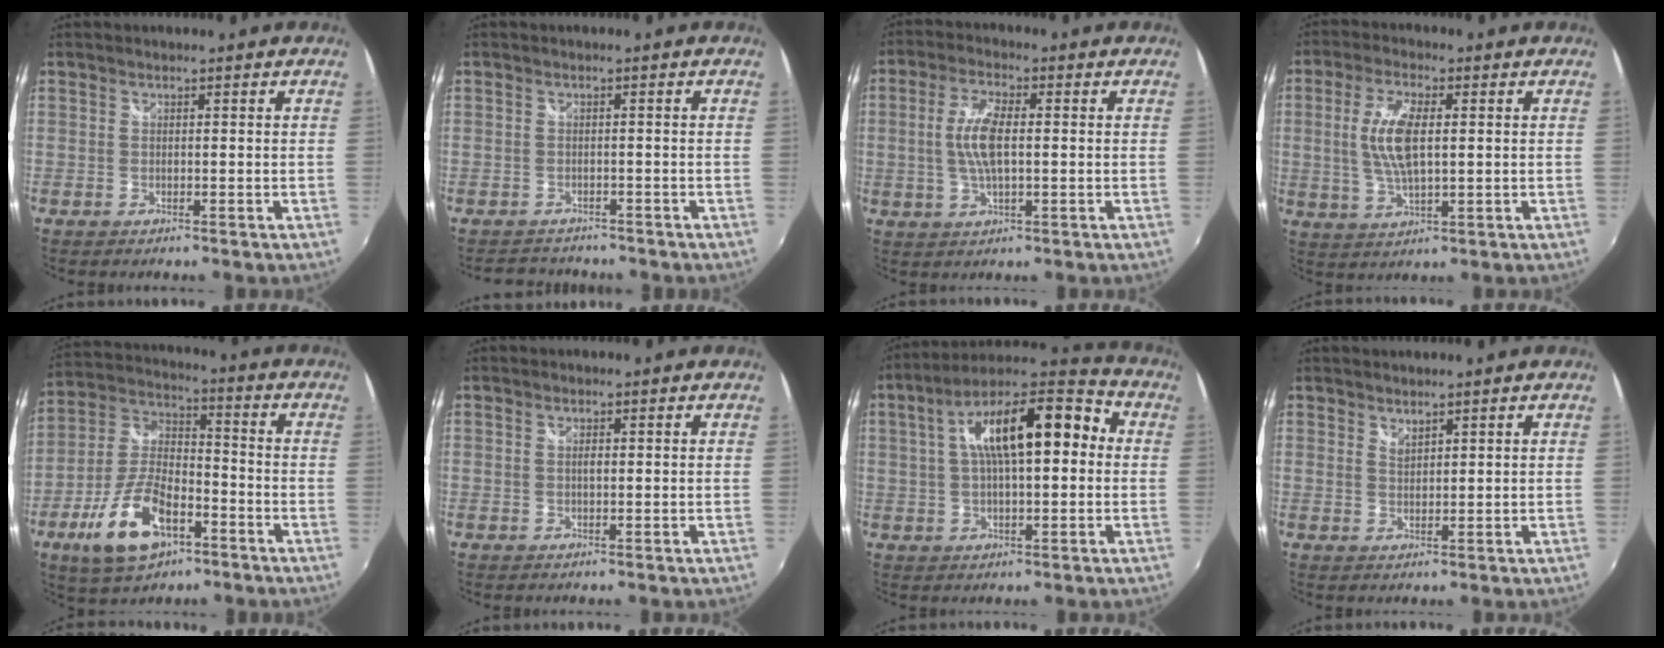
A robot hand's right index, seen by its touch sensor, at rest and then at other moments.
{"total": 4.8, "force": [-4.2, 2.1, 0.8], "torque": [-0.024, 0.002, -0.062]}
{"total": 7.5, "force": [0.2, 2.8, 7.0], "torque": [-0.141, 0.004, 0.004]}
{"total": 8.9, "force": [1.0, 3.3, 8.2], "torque": [-0.163, 0.001, 0.024]}
{"total": 15.8, "force": [-7.7, 7.4, 11.6], "torque": [-0.244, -0.005, -0.136]}
{"total": 0.8, "force": [0.2, 0.4, 0.7], "torque": [-0.013, 0.001, 0.002]}
{"total": 17.4, "force": [2.8, 6.6, 15.9], "torque": [-0.264, 0.034, 0.035]}
{"total": 1.7, "force": [1.6, 0.5, 0.4], "torque": [-0.004, 0.001, 0.028]}